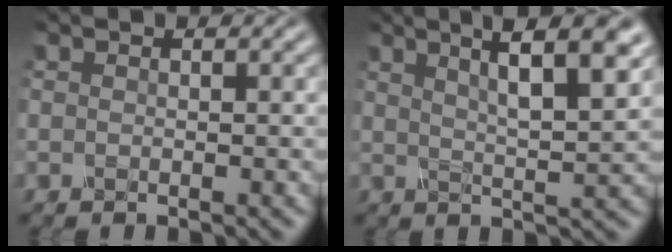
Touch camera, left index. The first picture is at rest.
{"total": 8.8, "force": [4.3, 2.2, 7.3], "torque": [-0.086, 0.029, 0.049]}